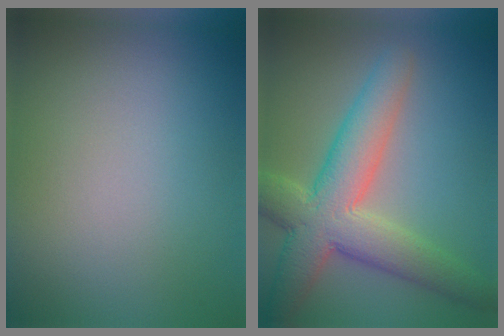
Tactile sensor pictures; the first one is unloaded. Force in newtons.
{"total": 7.9, "press": 7.9, "slide": 0.6}